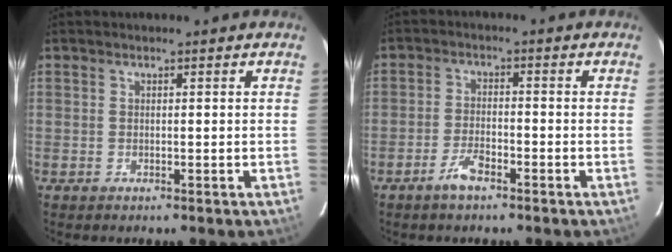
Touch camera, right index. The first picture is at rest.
{"total": 4.4, "force": [-3.0, 1.4, 2.8], "torque": [-0.067, 0.001, -0.057]}